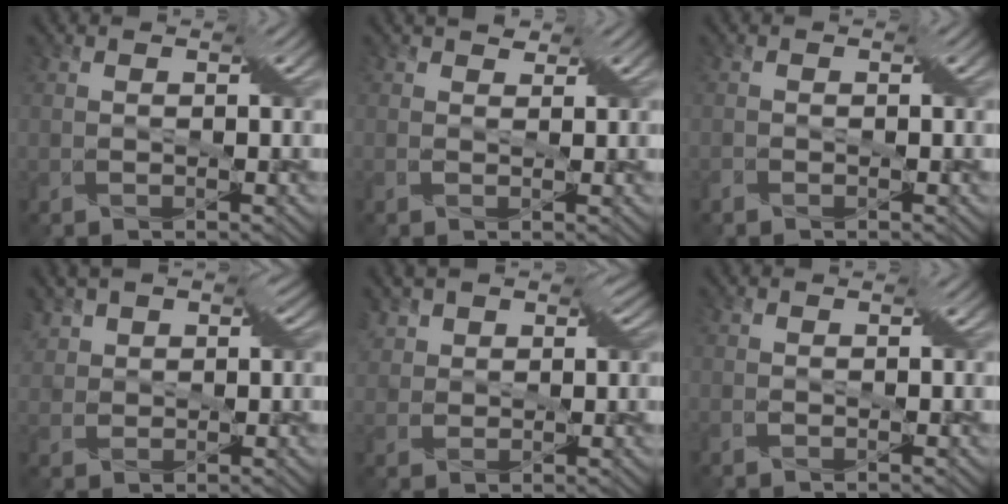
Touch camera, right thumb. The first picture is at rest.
{"total": 2.3, "force": [1.4, 1.4, 1.1], "torque": [-0.029, 0.006, 0.020]}
{"total": 0.6, "force": [-0.6, 0.2, 0.2], "torque": [-0.007, 0.003, -0.010]}
{"total": 5.3, "force": [2.9, 3.5, 2.8], "torque": [-0.063, 0.012, 0.051]}
{"total": 5.2, "force": [2.9, 3.5, 2.4], "torque": [-0.057, 0.010, 0.051]}
{"total": 0.7, "force": [-0.3, 0.4, 0.5], "torque": [-0.012, -0.001, -0.005]}